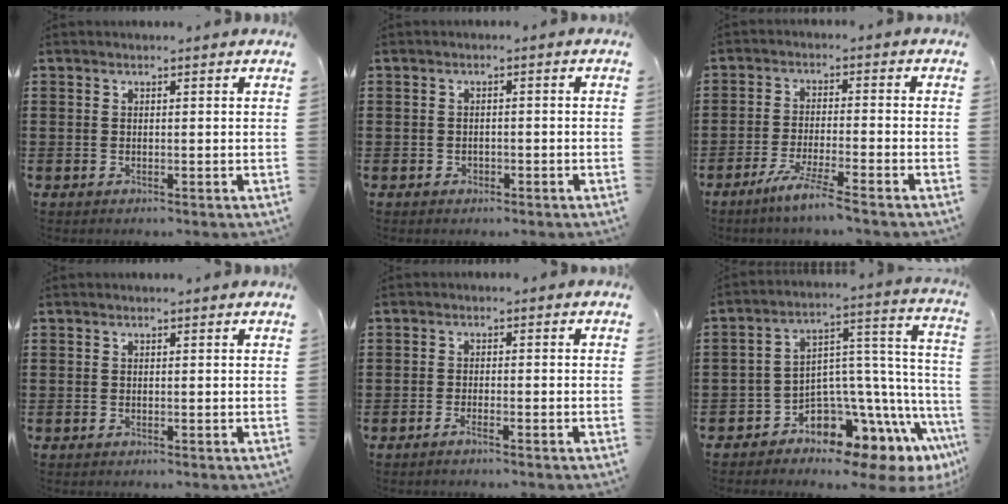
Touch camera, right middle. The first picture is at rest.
{"total": 1.1, "force": [-0.8, 0.8, 0.2], "torque": [-0.008, 0.002, -0.018]}
{"total": 5.4, "force": [-4.4, -0.4, 3.2], "torque": [-0.070, -0.015, -0.083]}
{"total": 0.0}
{"total": 1.2, "force": [-0.9, 0.0, 0.9], "torque": [-0.016, -0.003, -0.016]}
{"total": 6.0, "force": [-5.5, 2.3, 0.9], "torque": [-0.022, -0.041, -0.110]}